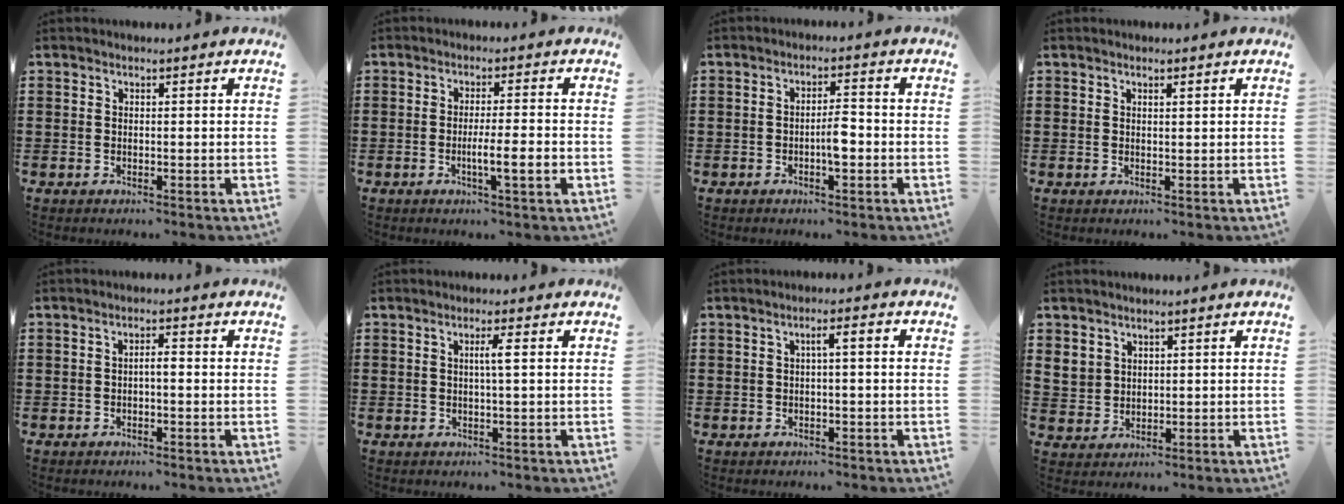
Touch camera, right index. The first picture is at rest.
{"total": 5.1, "force": [-1.5, 0.3, 4.8], "torque": [-0.080, -0.007, -0.026]}
{"total": 3.8, "force": [-1.1, 1.0, 3.5], "torque": [-0.070, 0.002, -0.022]}
{"total": 0.6, "force": [0.4, 0.1, 0.4], "torque": [-0.009, 0.001, 0.008]}
{"total": 1.6, "force": [-0.4, 0.4, 1.5], "torque": [-0.028, 0.002, -0.009]}
{"total": 2.2, "force": [0.3, -0.1, 2.2], "torque": [-0.042, 0.000, 0.002]}
{"total": 2.0, "force": [-0.3, 0.1, 2.0], "torque": [-0.036, 0.000, -0.007]}
{"total": 3.0, "force": [1.7, 2.5, 0.6], "torque": [-0.024, 0.009, 0.033]}